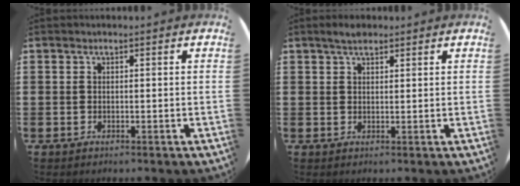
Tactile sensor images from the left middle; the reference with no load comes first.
{"total": 1.9, "force": [1.6, 0.7, 0.8], "torque": [-0.009, 0.002, 0.027]}